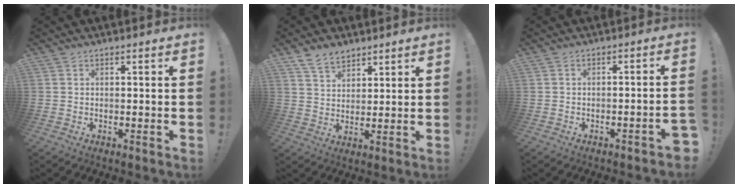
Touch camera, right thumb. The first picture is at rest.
{"total": 7.5, "force": [5.8, 4.0, 2.6], "torque": [-0.048, -0.030, 0.112]}
{"total": 1.3, "force": [-1.0, 0.0, 0.9], "torque": [-0.013, 0.001, -0.017]}